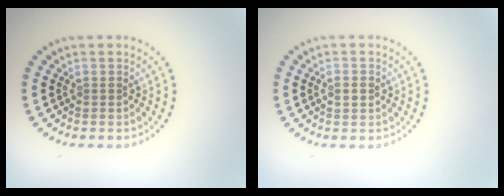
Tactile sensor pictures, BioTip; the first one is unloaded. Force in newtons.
{"total": 1.1, "press": 1.1, "slide": 0.1}